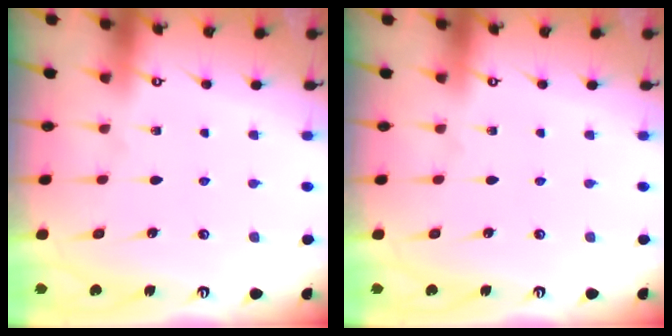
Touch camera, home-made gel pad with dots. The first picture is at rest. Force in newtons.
{"total": 0.0}